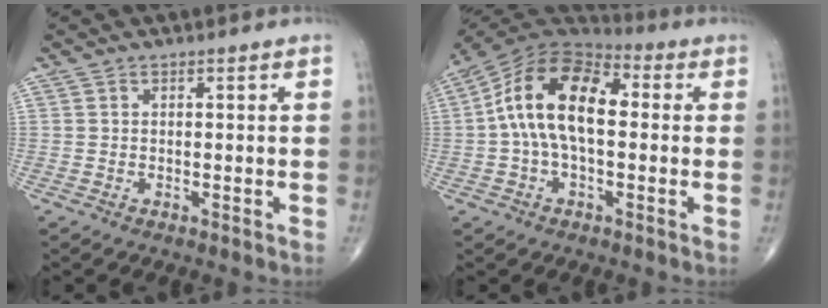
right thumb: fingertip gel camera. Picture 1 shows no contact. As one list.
[{"total": 16.2, "force": [0.9, 9.0, 13.4], "torque": [-0.235, 0.041, 0.005]}]